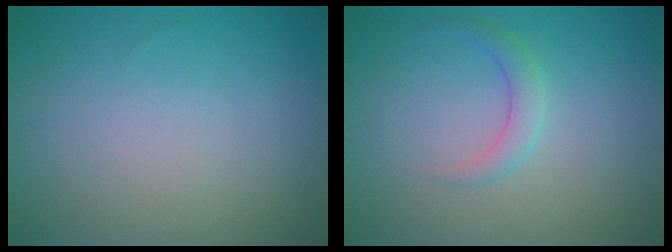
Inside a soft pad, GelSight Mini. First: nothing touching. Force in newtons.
{"total": 1.7, "press": 1.7, "slide": 0.1}